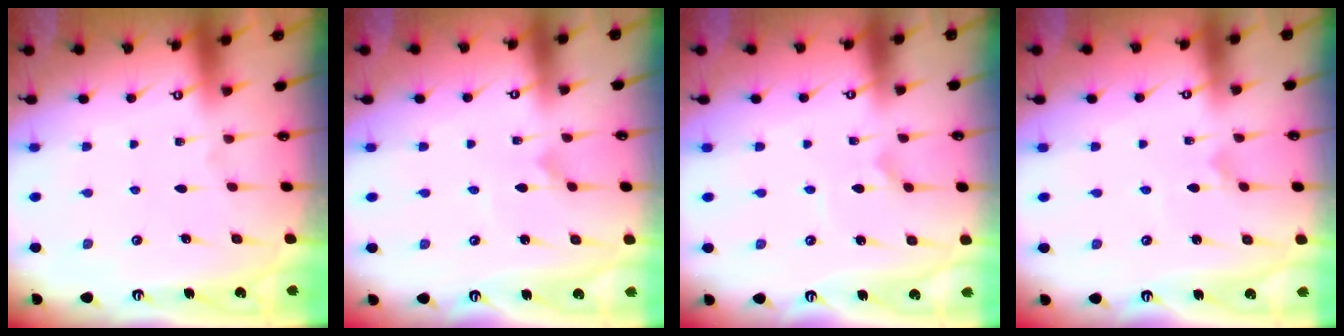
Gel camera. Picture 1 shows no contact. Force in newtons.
{"total": 1.0, "press": 1.0, "slide": 0.0}
{"total": 1.6, "press": 1.6, "slide": 0.1}
{"total": 1.4, "press": 1.4, "slide": 0.1}